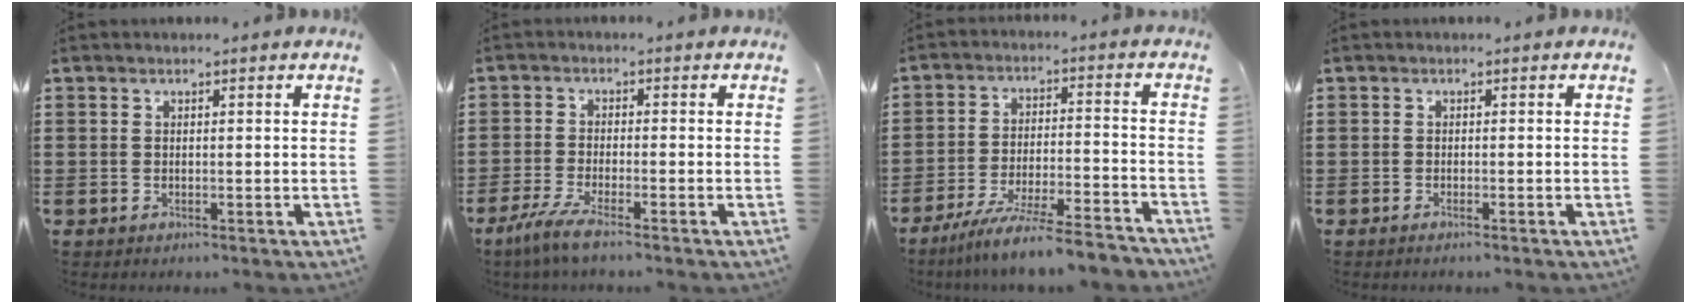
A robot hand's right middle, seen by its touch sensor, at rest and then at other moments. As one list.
[{"total": 4.2, "force": [-3.2, 0.0, 2.8], "torque": [-0.074, -0.017, -0.066]}, {"total": 8.3, "force": [-7.5, -0.3, 3.7], "torque": [-0.066, -0.002, -0.143]}, {"total": 0.5, "force": [-0.4, 0.0, 0.3], "torque": [-0.006, -0.002, -0.007]}]